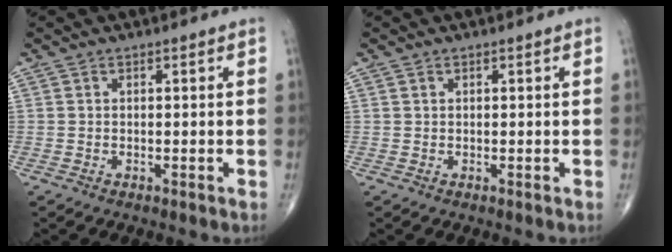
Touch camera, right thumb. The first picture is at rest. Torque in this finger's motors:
{"motor_torque": [-0.40, 0.20, -0.20, 0.09, -0.06]}